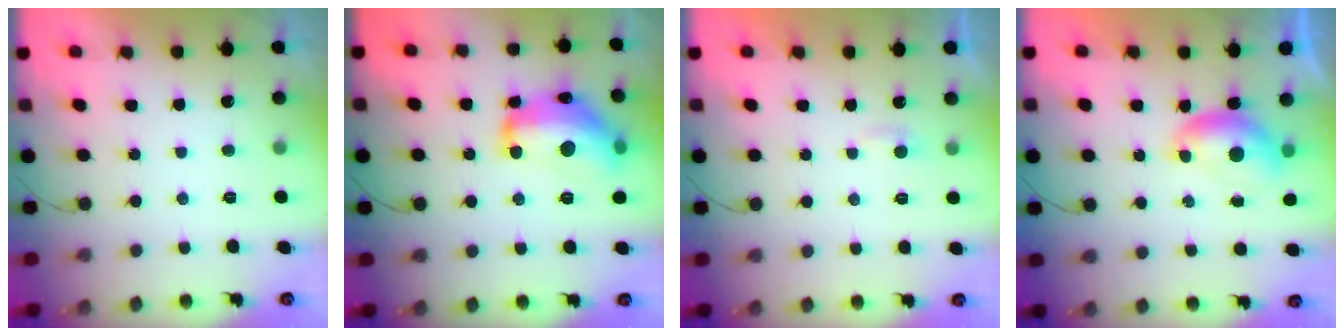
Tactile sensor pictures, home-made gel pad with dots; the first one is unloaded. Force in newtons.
{"total": 19.0, "press": 19.0, "slide": 1.2}
{"total": 2.4, "press": 2.4, "slide": 0.2}
{"total": 7.2, "press": 7.1, "slide": 1.0}